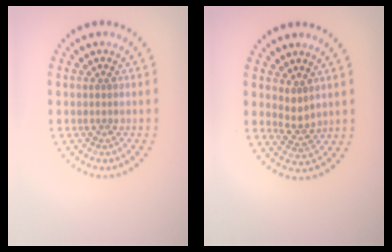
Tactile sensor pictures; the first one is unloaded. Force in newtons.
{"total": 1.9, "press": 1.6, "slide": 1.0}